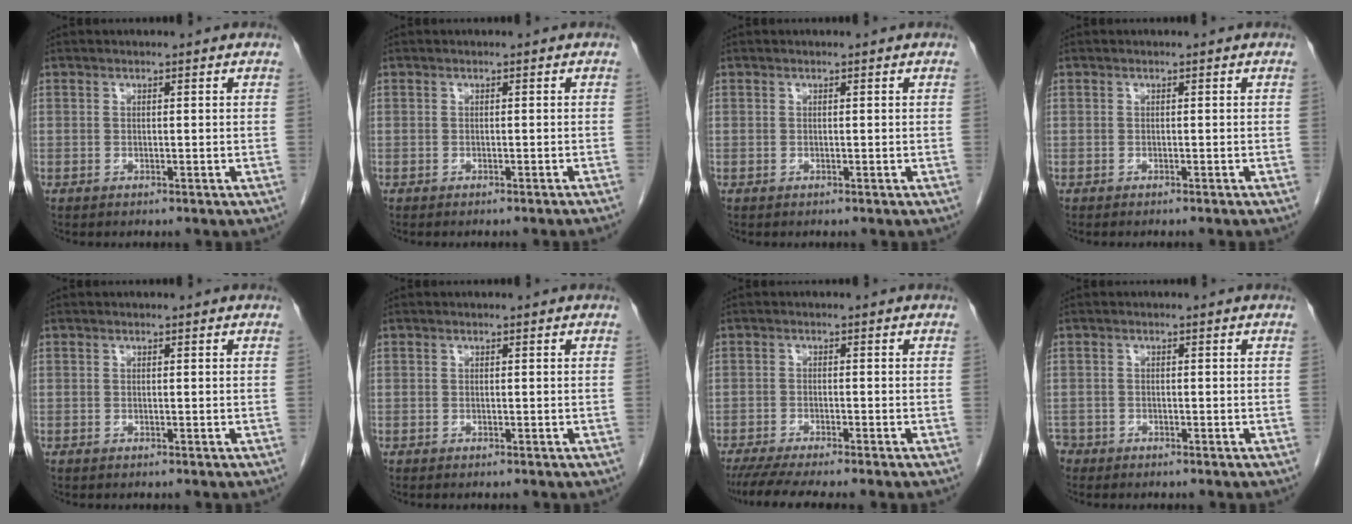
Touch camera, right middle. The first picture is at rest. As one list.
[{"total": 2.2, "force": [-1.9, -0.5, 0.9], "torque": [-0.010, 0.007, -0.025]}, {"total": 0.0}, {"total": 1.2, "force": [-1.1, -0.2, 0.6], "torque": [-0.001, 0.004, -0.015]}, {"total": 0.0}, {"total": 1.0, "force": [-0.8, 0.3, 0.5], "torque": [-0.009, -0.002, -0.009]}, {"total": 8.1, "force": [-6.8, -0.1, 4.3], "torque": [-0.057, -0.018, -0.108]}, {"total": 2.1, "force": [-1.7, 1.2, -0.1], "torque": [0.001, 0.002, -0.033]}]